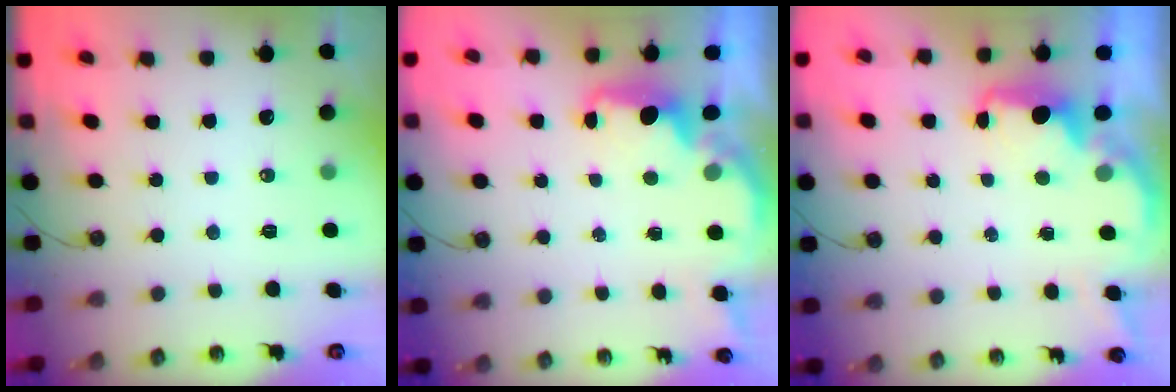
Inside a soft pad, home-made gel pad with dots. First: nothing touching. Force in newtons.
{"total": 2.0, "press": 1.9, "slide": 0.8}
{"total": 2.2, "press": 2.0, "slide": 0.9}